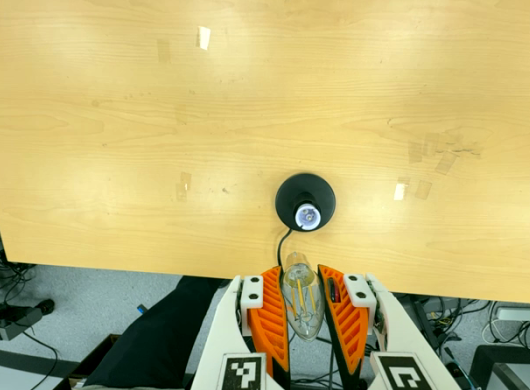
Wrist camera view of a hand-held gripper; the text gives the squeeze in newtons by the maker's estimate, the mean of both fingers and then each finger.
{"total": 20.3, "left": 21.7, "right": 18.9}